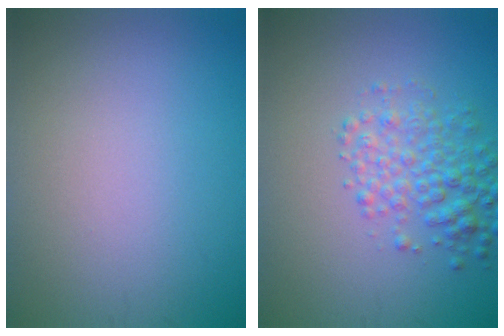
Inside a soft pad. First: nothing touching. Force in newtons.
{"total": 3.9, "press": 3.9, "slide": 0.1}